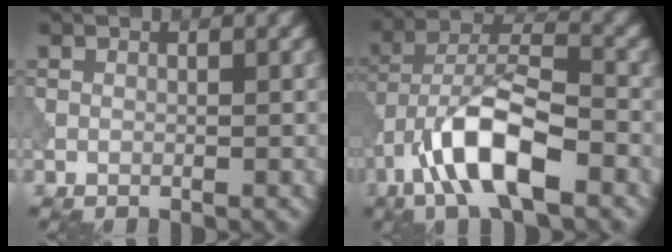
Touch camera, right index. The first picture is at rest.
{"total": 9.4, "force": [-4.6, 3.3, 7.5], "torque": [-0.131, 0.016, -0.089]}